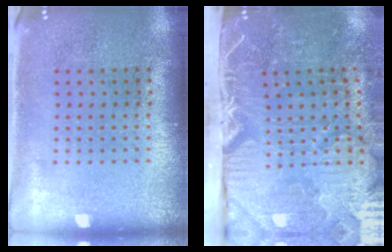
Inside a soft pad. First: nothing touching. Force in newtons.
{"total": 5.4, "press": 4.4, "slide": 3.2}